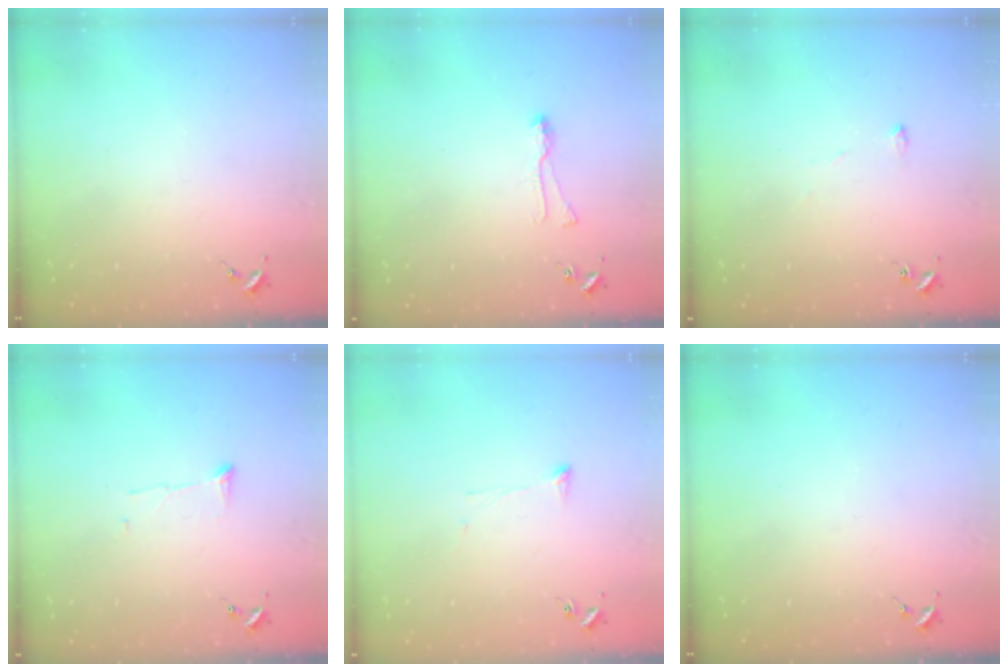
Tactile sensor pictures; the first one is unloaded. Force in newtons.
{"total": 6.4, "press": 6.4, "slide": 0.7}
{"total": 5.8, "press": 5.8, "slide": 0.3}
{"total": 4.1, "press": 4.1, "slide": 0.7}
{"total": 3.7, "press": 3.6, "slide": 0.7}
{"total": 0.0}